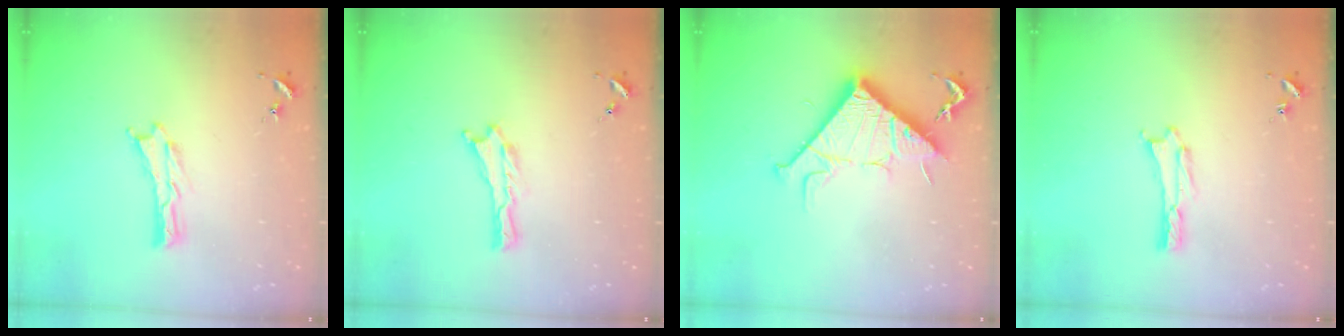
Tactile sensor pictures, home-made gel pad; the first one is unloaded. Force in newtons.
{"total": 0.0}
{"total": 11.4, "press": 11.4, "slide": 0.1}
{"total": 0.5, "press": 0.5, "slide": 0.2}